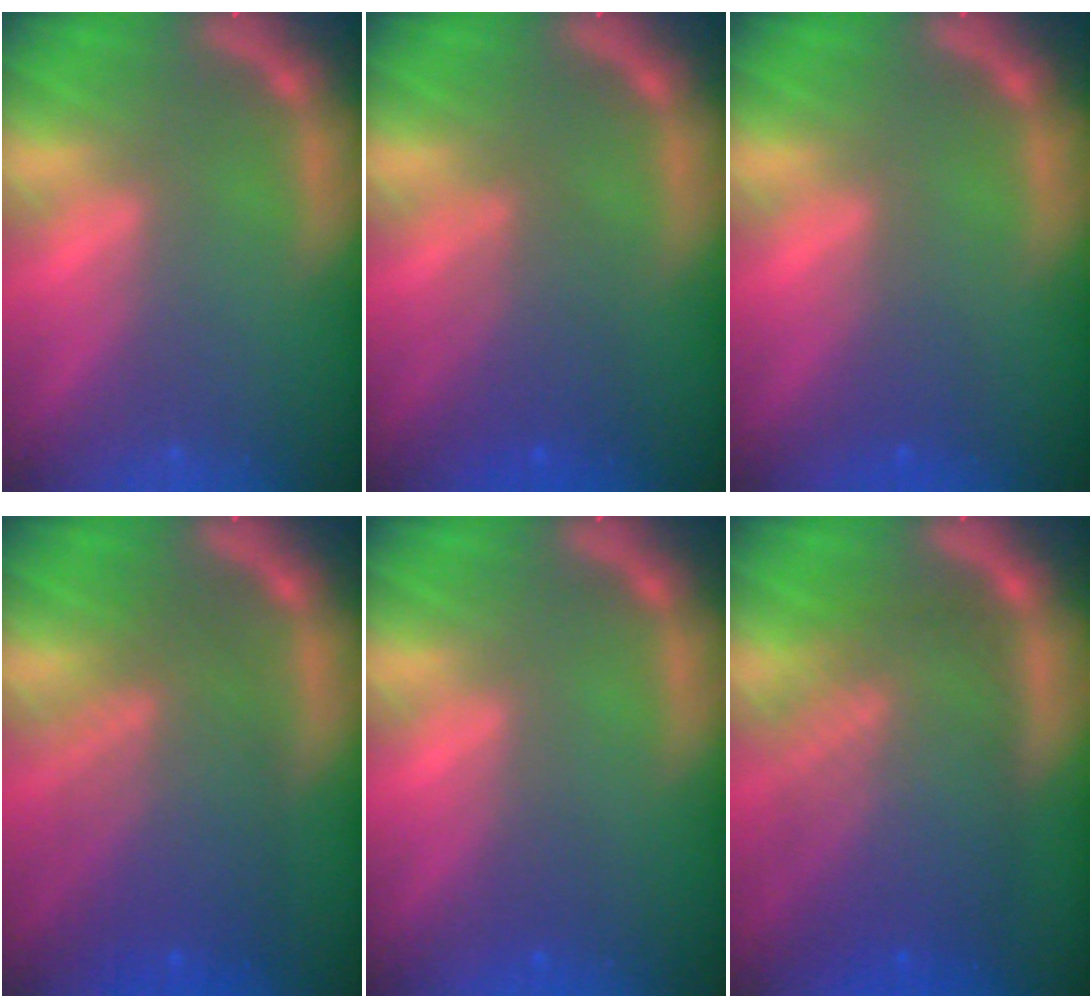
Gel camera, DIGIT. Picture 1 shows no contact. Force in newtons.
{"total": 3.6}
{"total": 1.5}
{"total": 7.6}
{"total": 1.0}
{"total": 10.1}